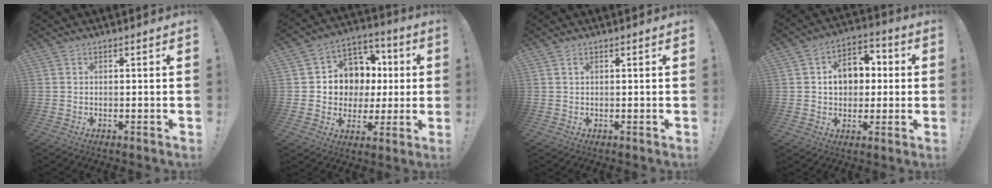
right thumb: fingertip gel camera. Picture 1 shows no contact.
{"total": 10.2, "force": [0.8, 9.8, 2.9], "torque": [-0.043, -0.008, 0.040]}
{"total": 0.8, "force": [0.4, 0.3, 0.7], "torque": [-0.012, 0.001, 0.006]}
{"total": 11.1, "force": [1.2, 8.9, 6.6], "torque": [-0.091, 0.005, 0.027]}